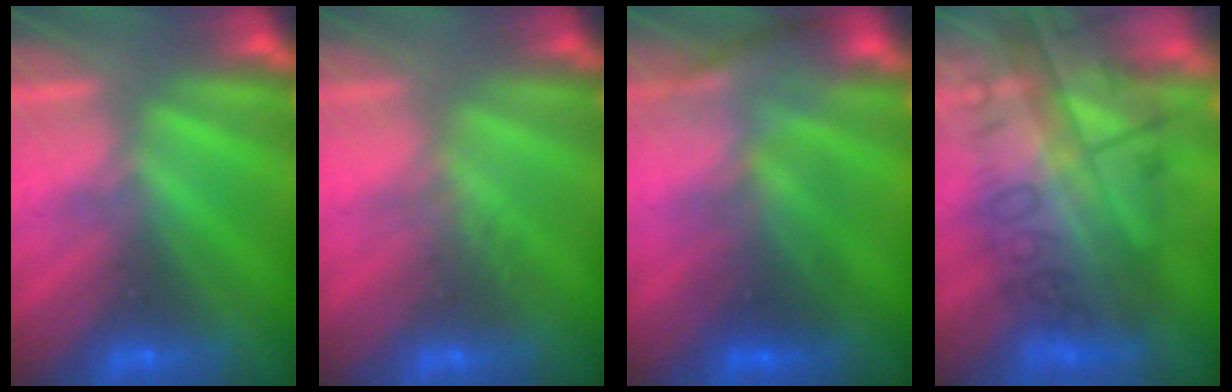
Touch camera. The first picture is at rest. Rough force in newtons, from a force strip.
{"total": 1.2}
{"total": 2.7}
{"total": 7.1}